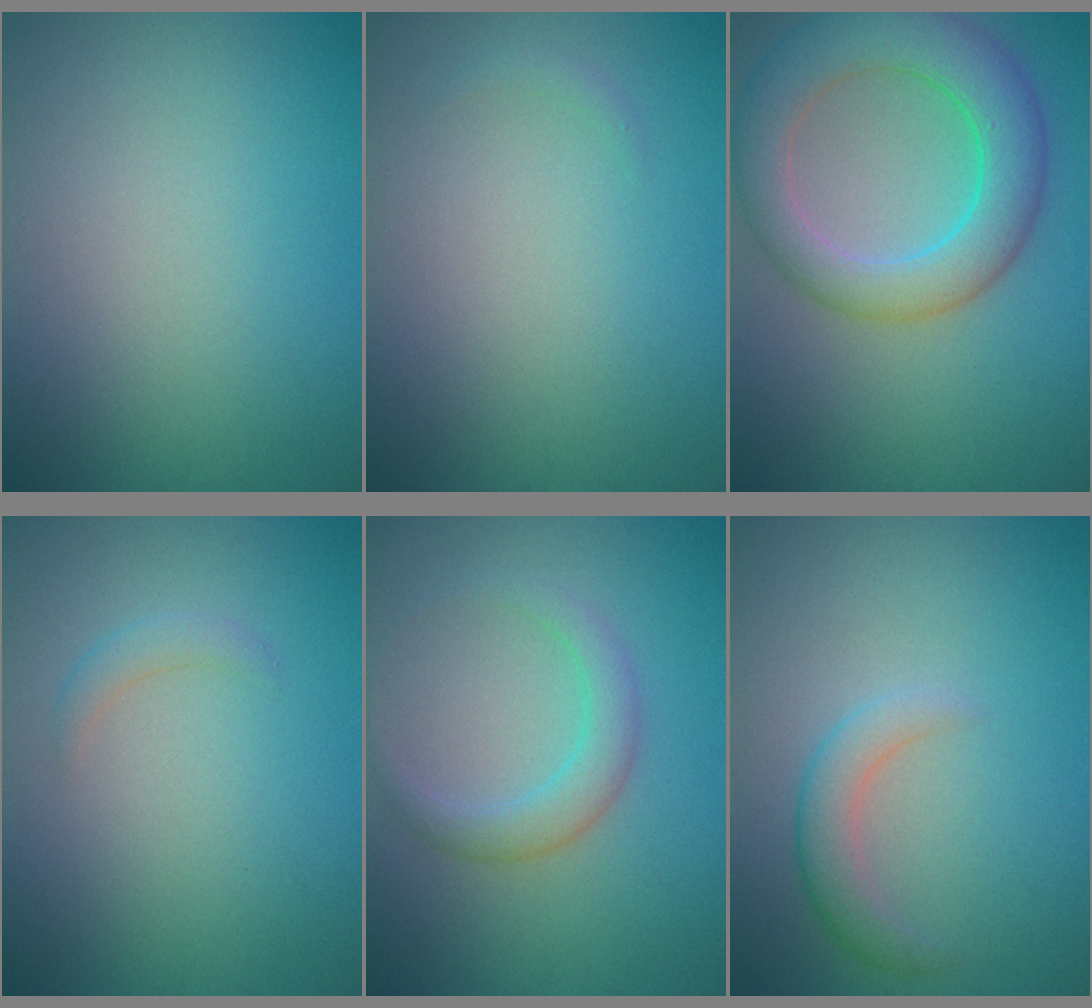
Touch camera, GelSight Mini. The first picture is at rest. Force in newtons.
{"total": 0.6, "press": 0.6, "slide": 0.0}
{"total": 7.6, "press": 7.6, "slide": 0.3}
{"total": 1.2, "press": 1.2, "slide": 0.1}
{"total": 2.8, "press": 2.8, "slide": 0.2}
{"total": 2.5, "press": 2.5, "slide": 0.2}